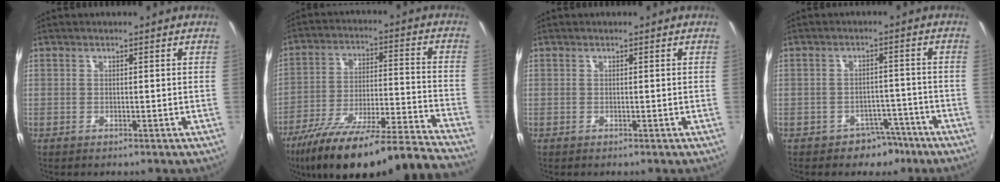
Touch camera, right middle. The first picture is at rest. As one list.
[{"total": 27.4, "force": [-23.9, 0.4, 13.3], "torque": [-0.212, -0.064, -0.368]}, {"total": 0.0}, {"total": 5.1, "force": [-3.5, 3.5, 0.9], "torque": [-0.020, 0.019, -0.042]}]